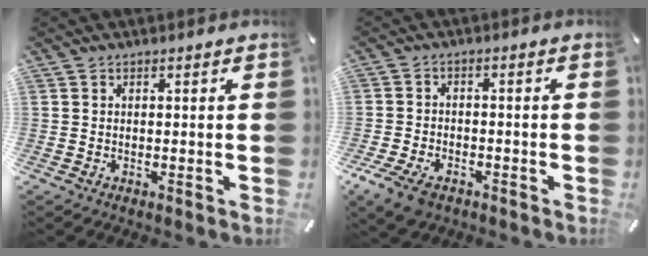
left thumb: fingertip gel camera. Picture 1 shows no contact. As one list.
[{"total": 6.0, "force": [-3.8, 3.5, 3.1], "torque": [-0.079, 0.013, -0.073]}]